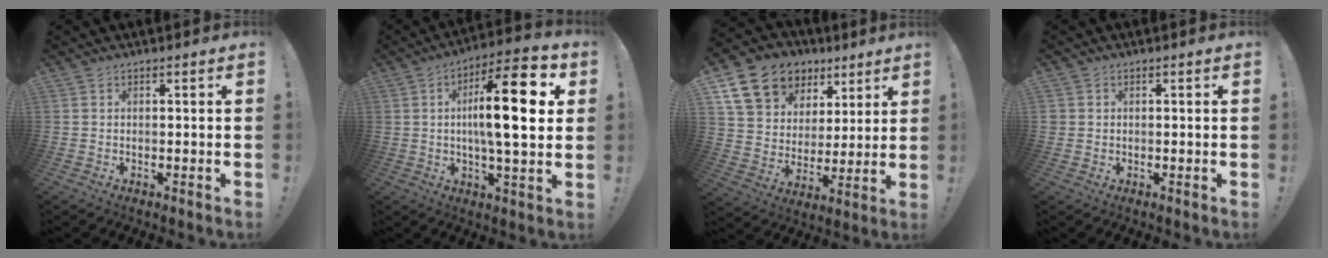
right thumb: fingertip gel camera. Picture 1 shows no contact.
{"total": 18.5, "force": [3.2, 4.5, 17.7], "torque": [-0.286, -0.002, 0.034]}
{"total": 16.4, "force": [9.0, 12.2, 6.1], "torque": [-0.107, -0.044, 0.187]}
{"total": 1.2, "force": [0.2, 1.2, 0.2], "torque": [-0.004, 0.002, 0.004]}